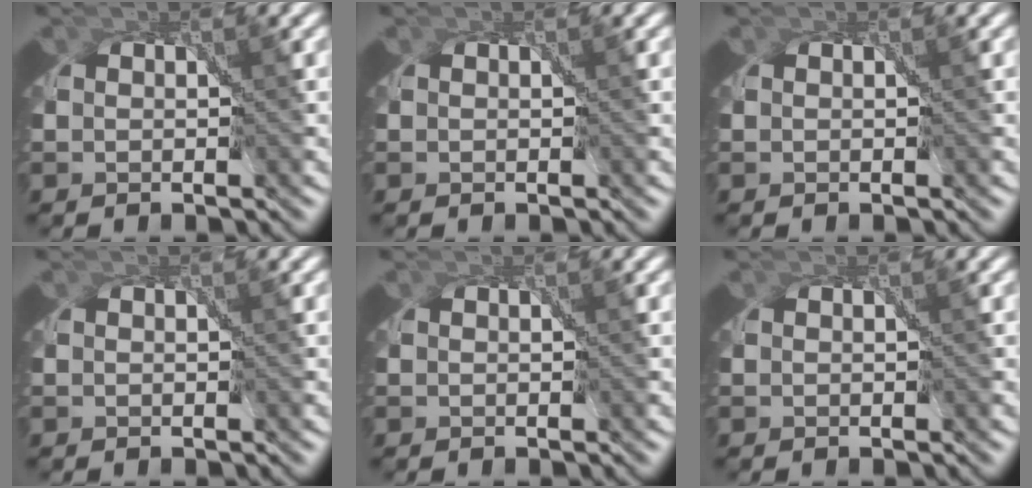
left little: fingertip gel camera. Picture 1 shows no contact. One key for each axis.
{"total": 0.0}
{"total": 0.0}
{"total": 0.0}
{"total": 0.0}
{"total": 0.0}